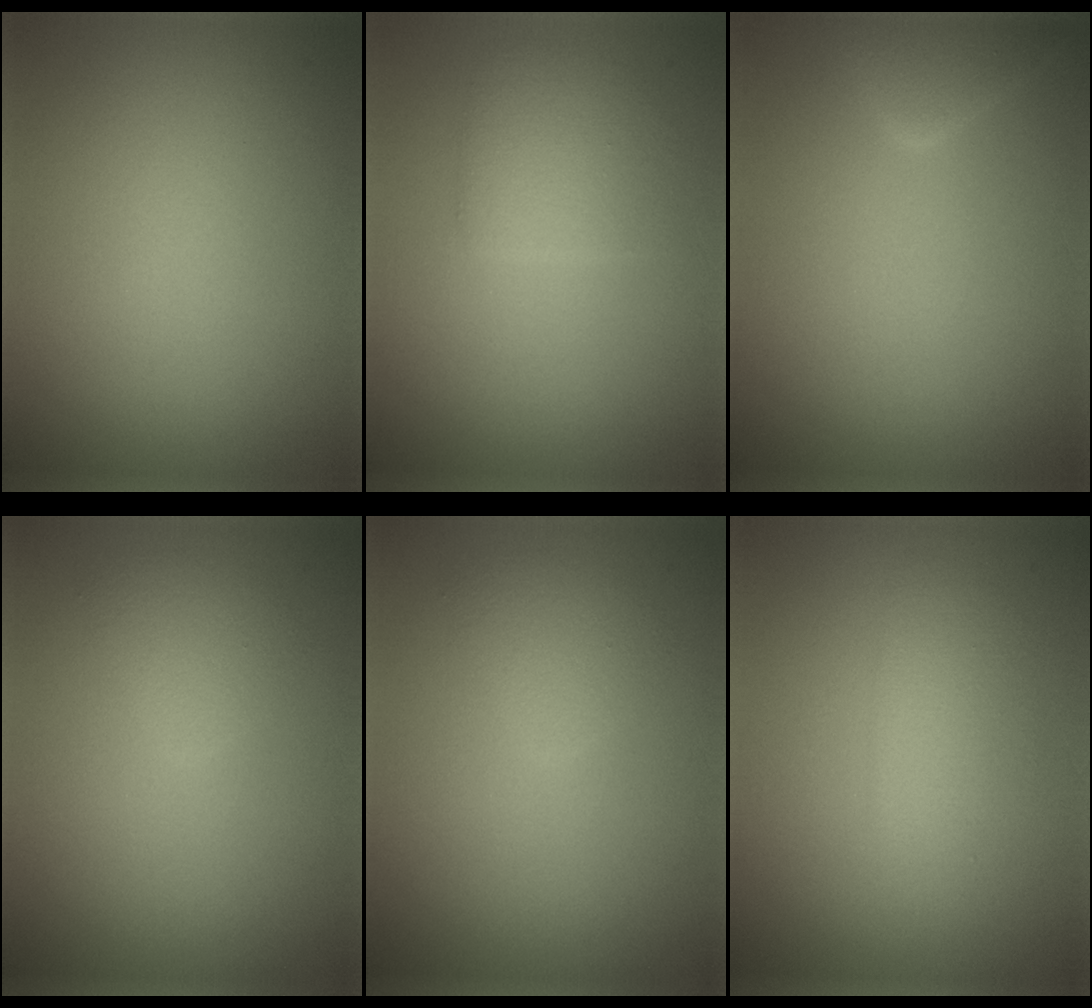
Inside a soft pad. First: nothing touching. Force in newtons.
{"total": 2.5, "press": 2.5, "slide": 0.4}
{"total": 2.4, "press": 2.4, "slide": 0.1}
{"total": 1.9, "press": 1.9, "slide": 0.1}
{"total": 1.9, "press": 1.9, "slide": 0.1}
{"total": 2.4, "press": 2.4, "slide": 0.0}